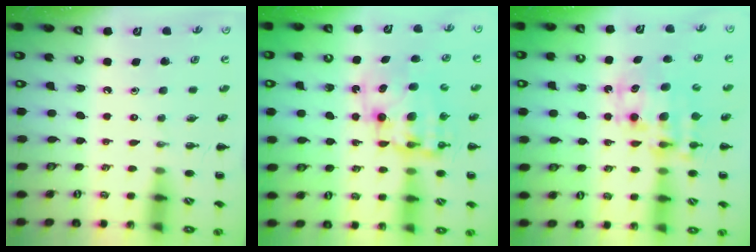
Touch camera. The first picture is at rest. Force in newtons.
{"total": 11.0, "press": 10.7, "slide": 2.5}
{"total": 11.9, "press": 11.6, "slide": 2.7}